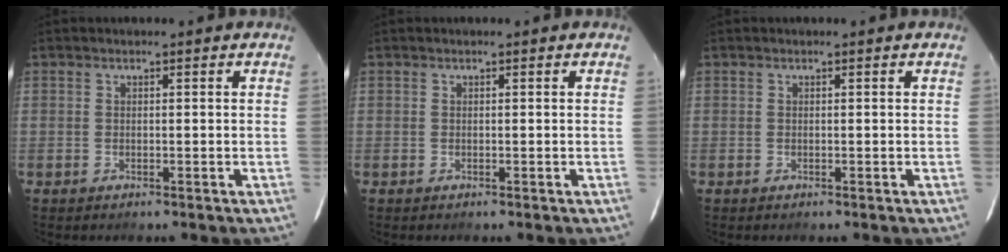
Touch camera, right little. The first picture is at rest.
{"total": 0.0}
{"total": 0.0}